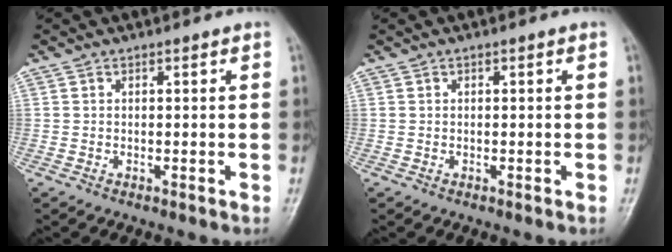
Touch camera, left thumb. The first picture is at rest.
{"total": 0.0}